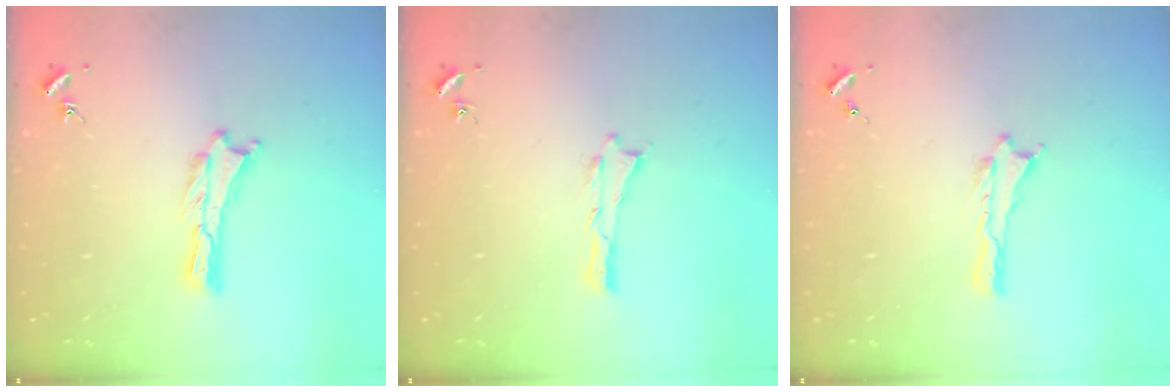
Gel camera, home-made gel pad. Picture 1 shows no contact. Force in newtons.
{"total": 0.0}
{"total": 0.0}